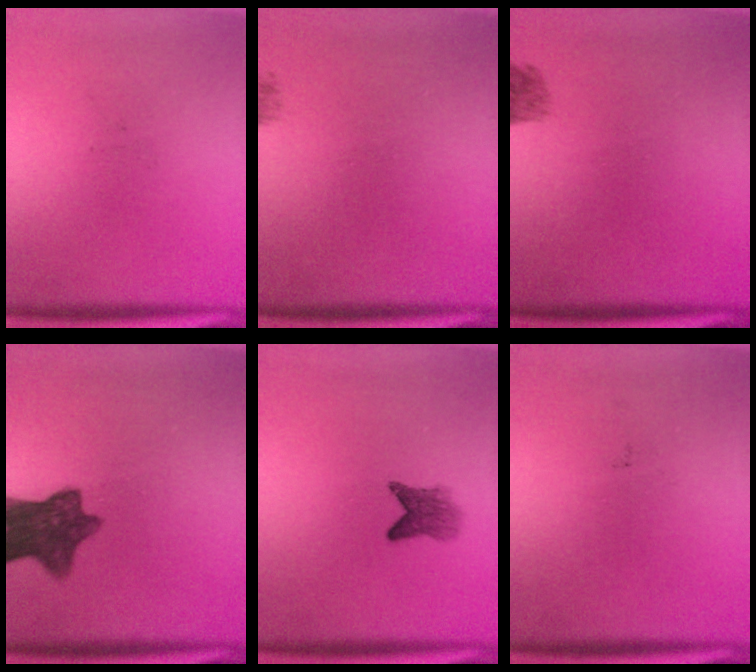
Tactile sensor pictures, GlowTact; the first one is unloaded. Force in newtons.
{"total": 0.7}
{"total": 1.4}
{"total": 9.2}
{"total": 3.2}
{"total": 0.0}